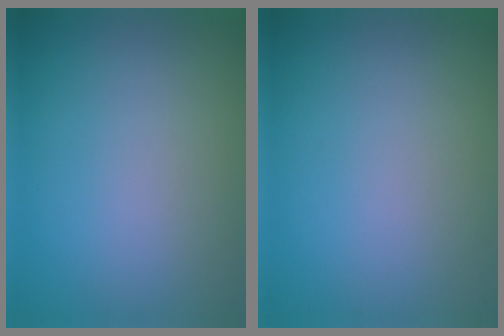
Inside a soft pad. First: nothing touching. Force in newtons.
{"total": 0.0}